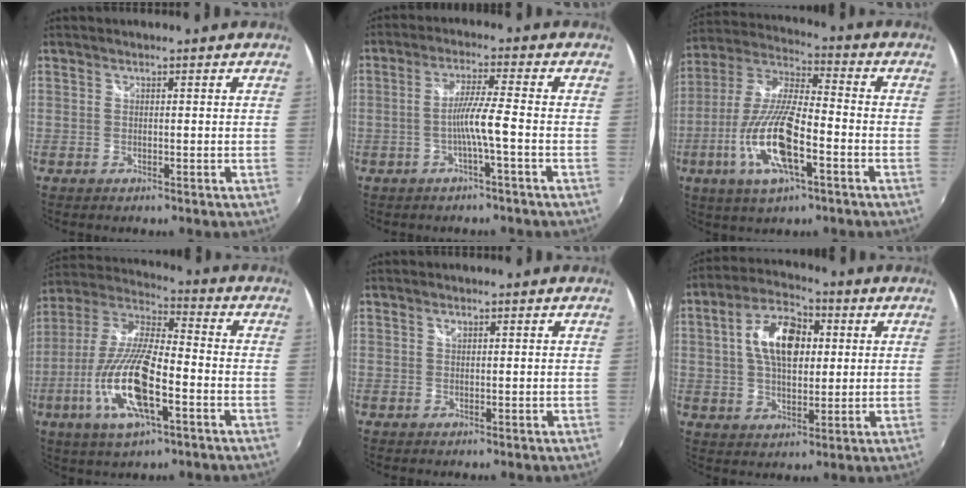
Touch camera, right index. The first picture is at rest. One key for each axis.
{"total": 5.2, "fx": -2.0, "fy": -1.0, "fz": 4.7, "tx": -0.092, "ty": 0.001, "tz": -0.034}
{"total": 16.0, "fx": -5.9, "fy": 4.7, "fz": 14.1, "tx": -0.295, "ty": -0.014, "tz": -0.115}
{"total": 17.5, "fx": -6.2, "fy": 5.3, "fz": 15.5, "tx": -0.323, "ty": -0.019, "tz": -0.122}
{"total": 0.6, "fx": 0.3, "fy": 0.4, "fz": 0.4, "tx": -0.005, "ty": 0.002, "tz": 0.006}
{"total": 12.4, "fx": 2.6, "fy": 7.0, "fz": 9.9, "tx": -0.175, "ty": 0.024, "tz": 0.042}